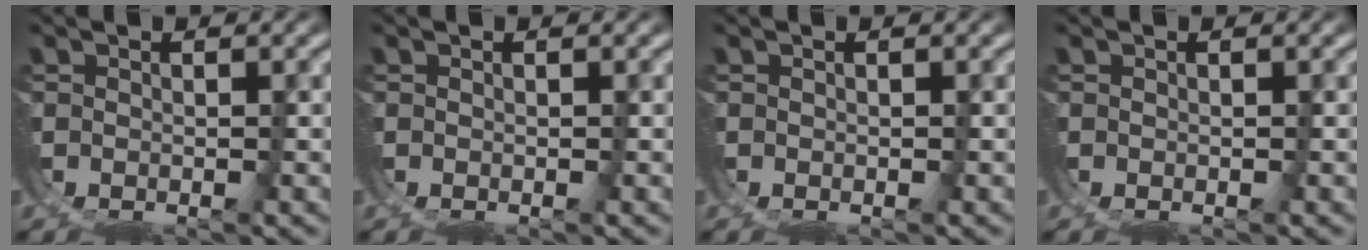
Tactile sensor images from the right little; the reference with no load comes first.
{"total": 0.0}
{"total": 0.0}
{"total": 0.0}